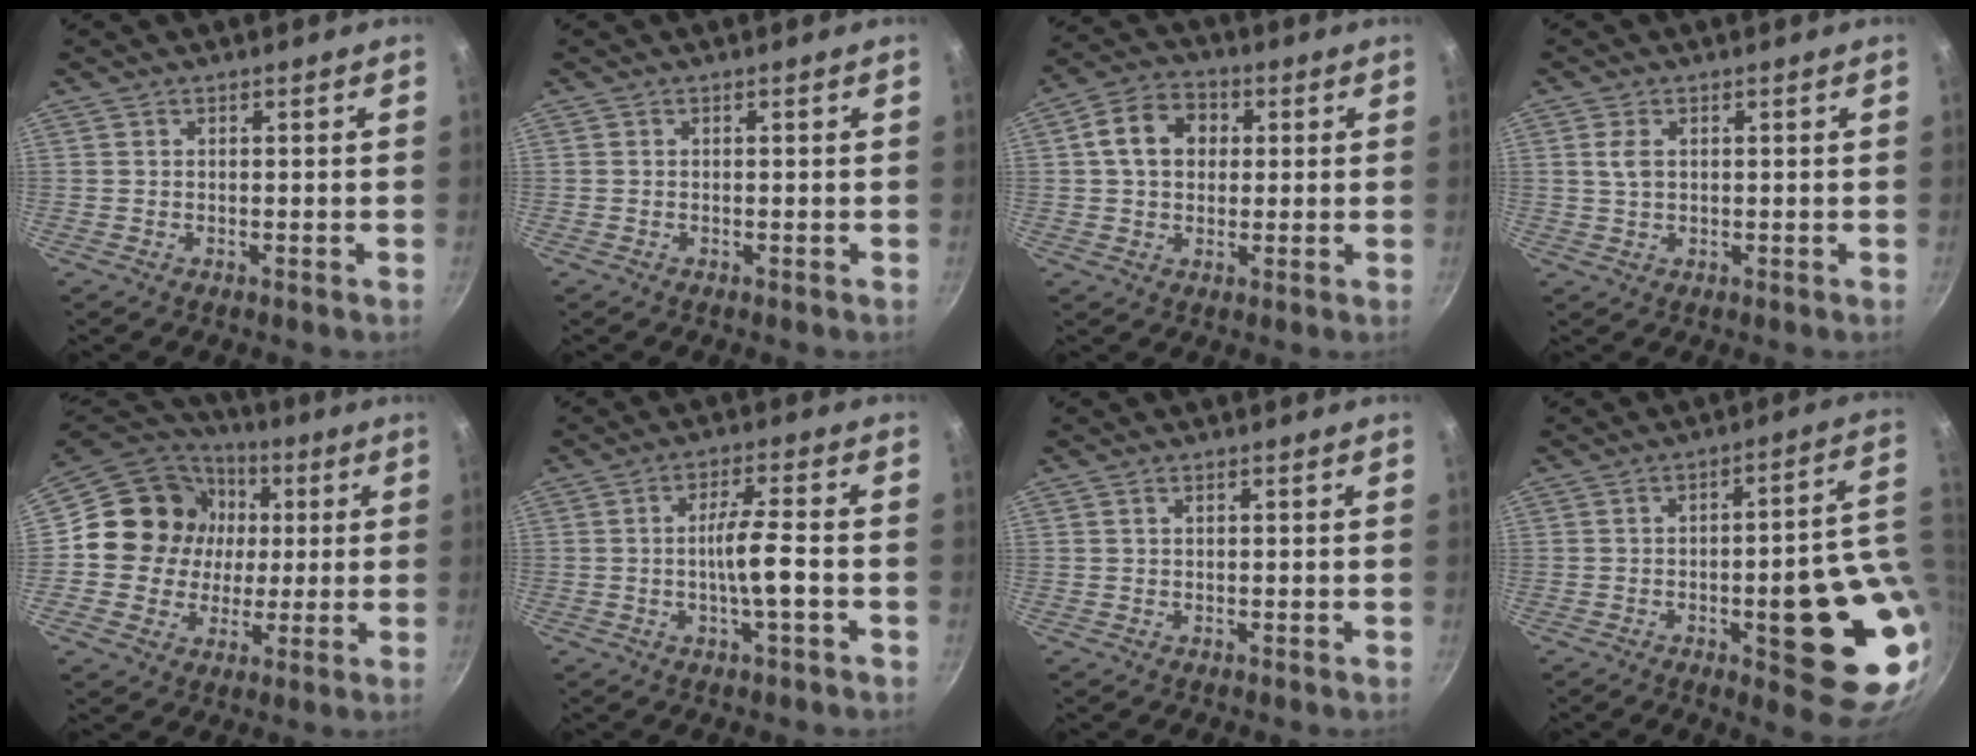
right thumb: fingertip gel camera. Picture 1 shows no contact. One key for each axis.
{"total": 0.0}
{"total": 9.8, "fx": 1.9, "fy": 7.6, "fz": 5.9, "tx": -0.077, "ty": 0.016, "tz": 0.019}
{"total": 2.8, "fx": 0.7, "fy": 1.7, "fz": 2.2, "tx": -0.042, "ty": 0.000, "tz": 0.014}
{"total": 16.5, "fx": 2.0, "fy": 15.1, "fz": 6.4, "tx": -0.093, "ty": 0.015, "tz": 0.026}
{"total": 6.6, "fx": -1.7, "fy": 0.7, "fz": 6.4, "tx": -0.114, "ty": 0.015, "tz": -0.031}
{"total": 0.7, "fx": 0.3, "fy": 0.3, "fz": 0.5, "tx": -0.008, "ty": 0.003, "tz": 0.004}
{"total": 19.6, "fx": -2.0, "fy": 6.2, "fz": 18.5, "tx": -0.190, "ty": 0.000, "tz": -0.022}